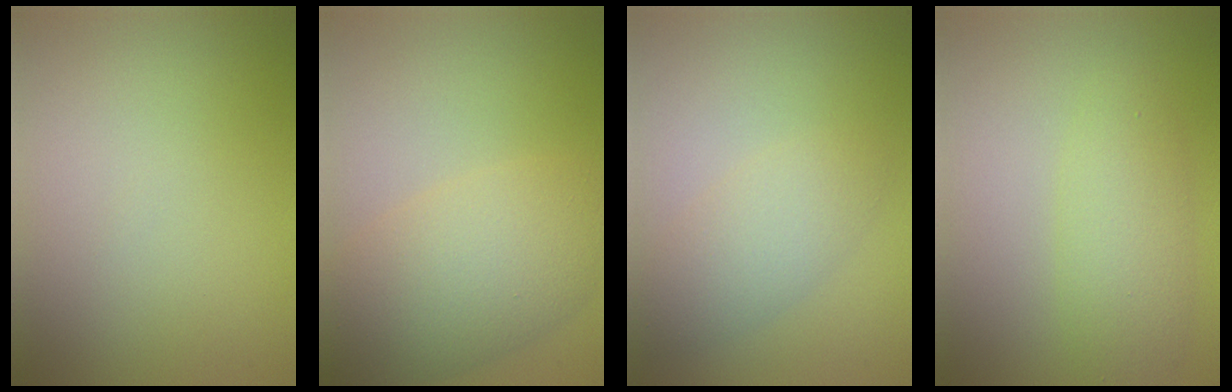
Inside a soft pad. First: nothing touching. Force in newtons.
{"total": 7.4, "press": 7.3, "slide": 0.4}
{"total": 3.2, "press": 3.2, "slide": 0.0}
{"total": 3.5, "press": 3.5, "slide": 0.2}